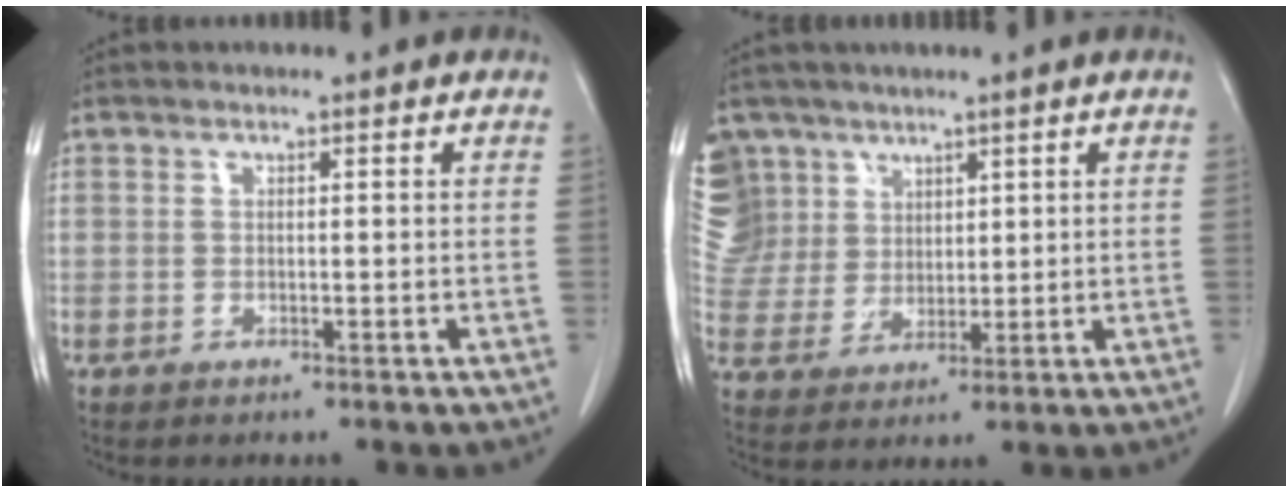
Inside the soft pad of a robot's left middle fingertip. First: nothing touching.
{"total": 14.6, "force": [8.8, 11.5, 2.2], "torque": [-0.093, 0.047, 0.194]}